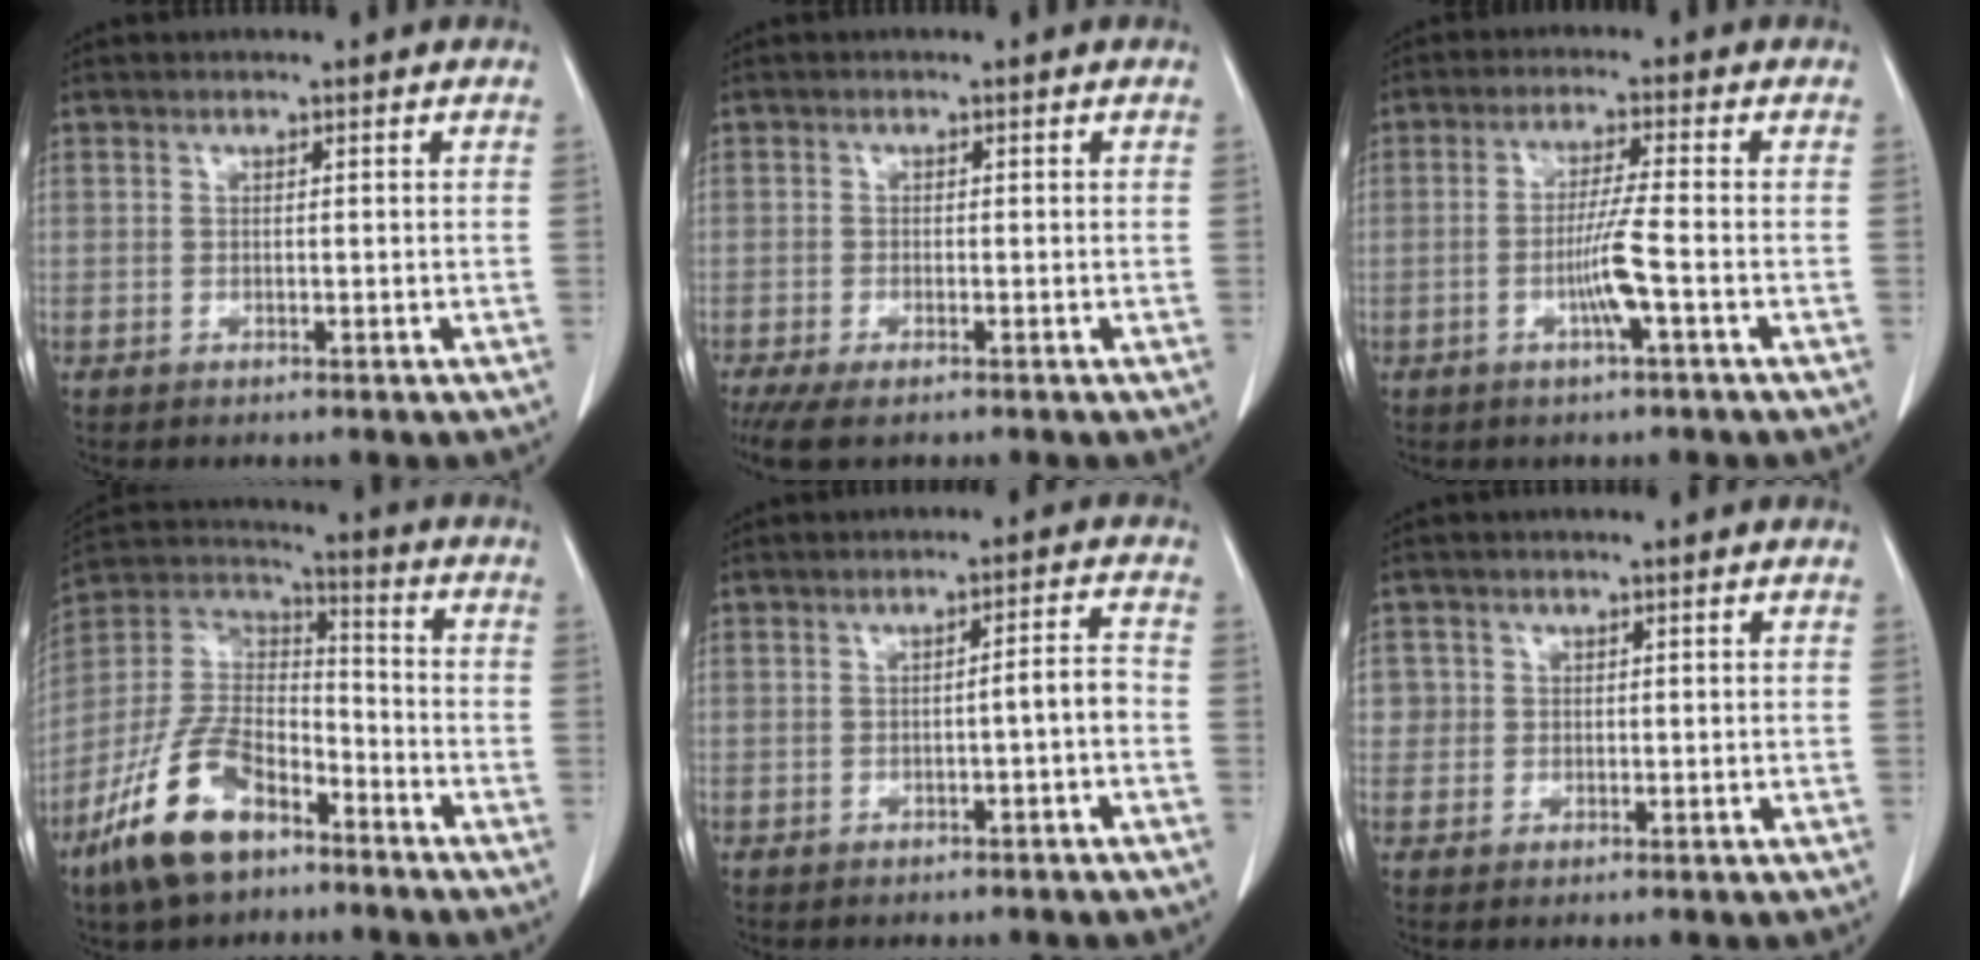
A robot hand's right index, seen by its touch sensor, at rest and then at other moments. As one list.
[{"total": 5.0, "force": [-3.6, 1.5, 3.2], "torque": [-0.057, -0.013, -0.059]}, {"total": 5.4, "force": [-1.7, -0.7, 5.1], "torque": [-0.099, -0.004, -0.033]}, {"total": 15.6, "force": [-9.7, 7.1, 10.0], "torque": [-0.213, 0.006, -0.186]}, {"total": 2.9, "force": [-1.1, 0.3, 2.7], "torque": [-0.033, 0.008, -0.017]}, {"total": 2.1, "force": [0.4, 2.1, 0.0], "torque": [0.016, 0.003, 0.002]}]